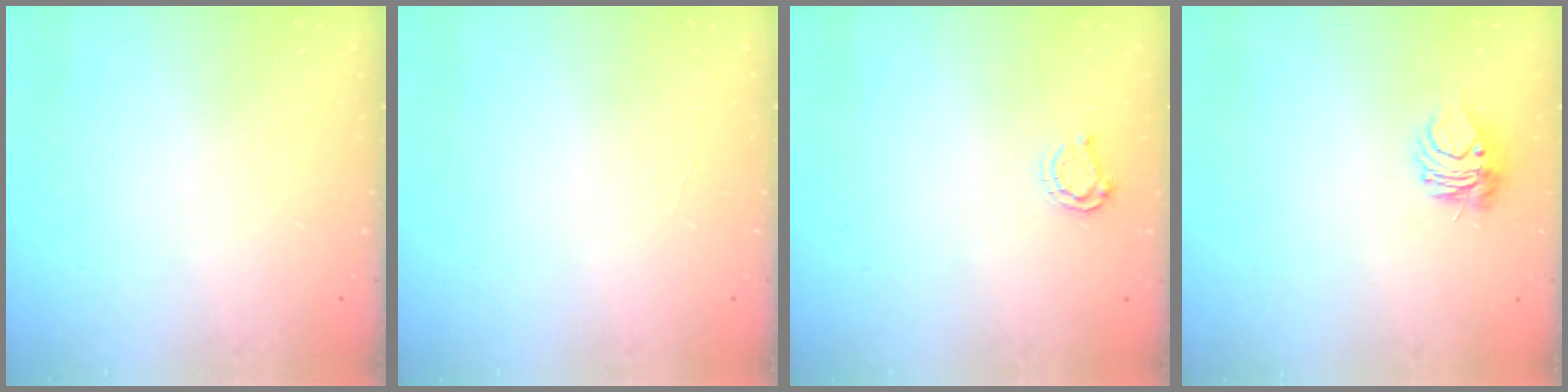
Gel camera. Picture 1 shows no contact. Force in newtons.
{"total": 1.3, "press": 1.3, "slide": 0.1}
{"total": 4.4, "press": 4.4, "slide": 0.4}
{"total": 6.0, "press": 6.0, "slide": 0.6}